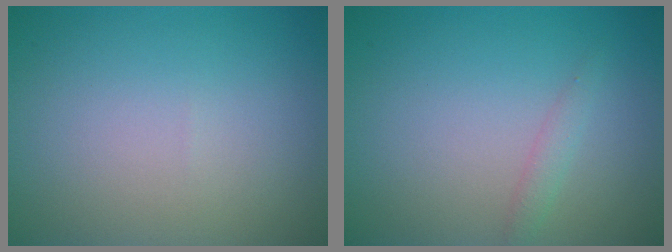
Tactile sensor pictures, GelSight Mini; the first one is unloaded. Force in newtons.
{"total": 1.1, "press": 1.1, "slide": 0.1}